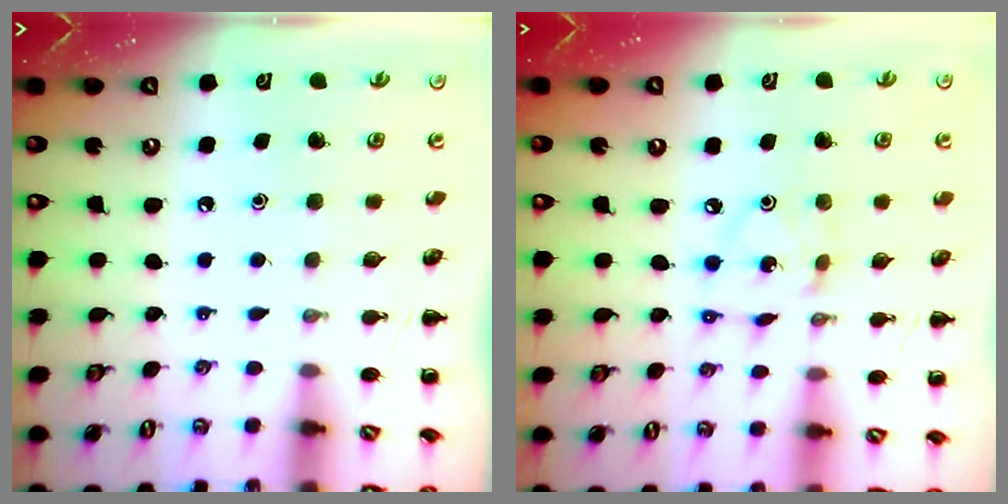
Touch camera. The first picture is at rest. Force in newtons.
{"total": 2.3, "press": 2.3, "slide": 0.1}